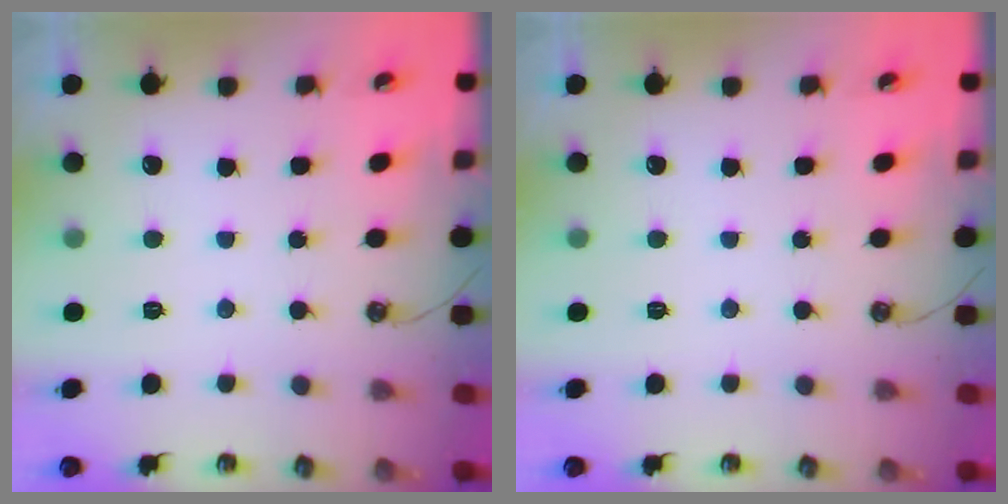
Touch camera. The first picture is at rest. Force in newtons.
{"total": 0.0}